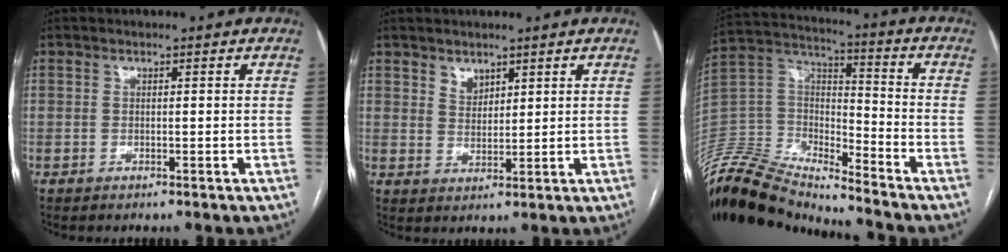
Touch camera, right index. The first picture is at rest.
{"total": 2.9, "force": [2.0, 1.7, 1.0], "torque": [-0.016, -0.003, 0.042]}
{"total": 19.8, "force": [-18.9, 2.6, 5.2], "torque": [-0.105, 0.033, -0.343]}